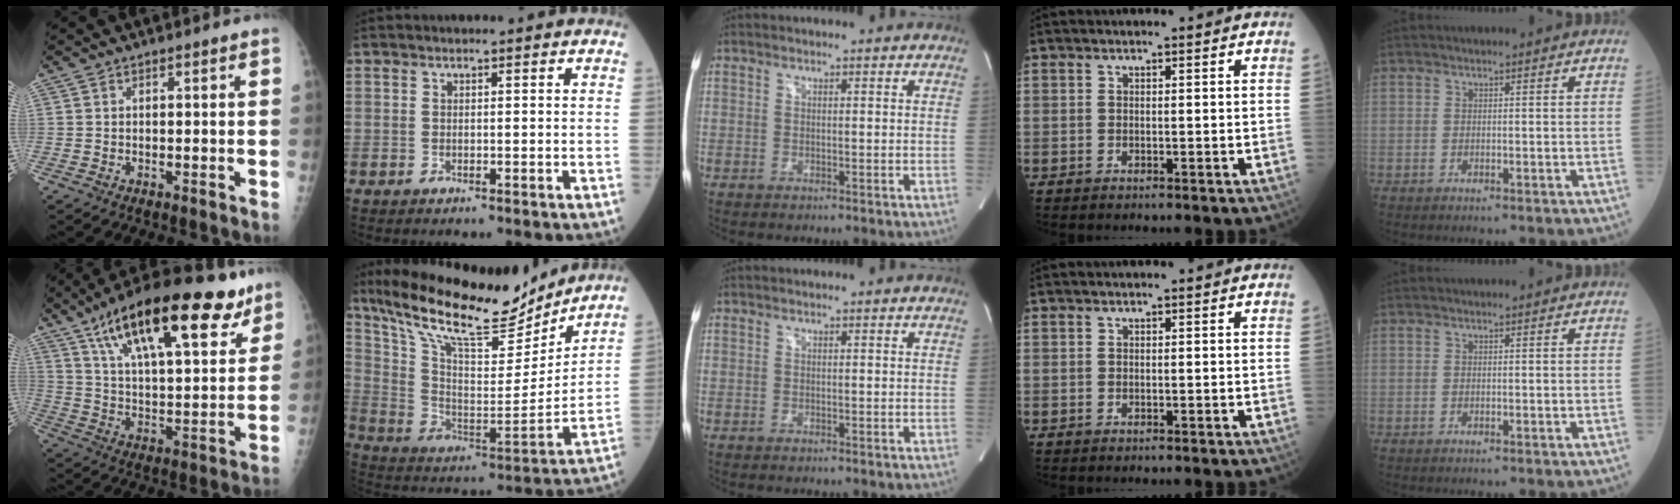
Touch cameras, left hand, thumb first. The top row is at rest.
{"thumb": {"total": 26.6, "force": [15.9, 9.4, 19.2], "torque": [-0.281, -0.032, 0.256]}, "index": {"total": 22.0, "force": [18.7, 4.4, 10.7], "torque": [-0.199, -0.011, 0.314]}}